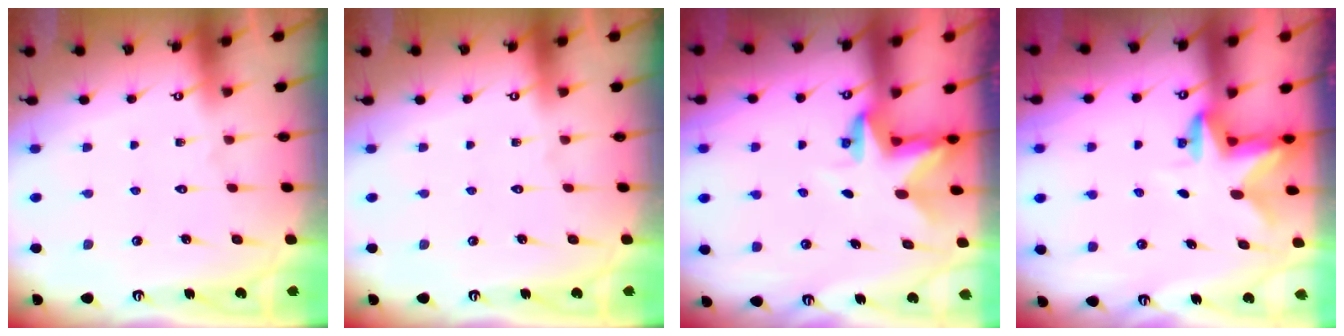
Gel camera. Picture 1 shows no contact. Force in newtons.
{"total": 0.0}
{"total": 3.0, "press": 3.0, "slide": 0.2}
{"total": 2.5, "press": 2.5, "slide": 0.5}